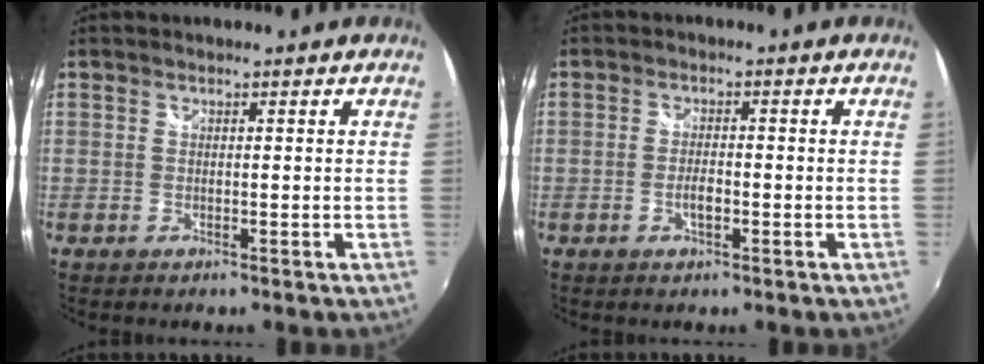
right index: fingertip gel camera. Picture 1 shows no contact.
{"total": 2.5, "force": [-1.0, 1.0, 2.1], "torque": [-0.043, 0.000, -0.019]}